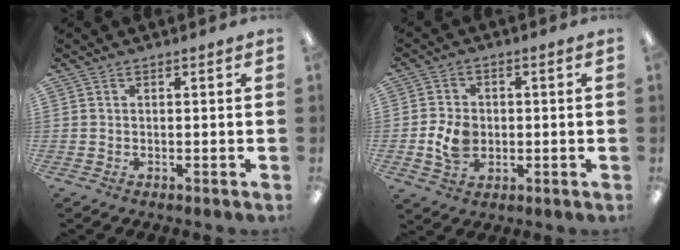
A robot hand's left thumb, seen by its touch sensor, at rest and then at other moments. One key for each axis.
{"total": 6.8, "fx": -0.9, "fy": 5.1, "fz": 4.3, "tx": -0.088, "ty": 0.000, "tz": -0.016}